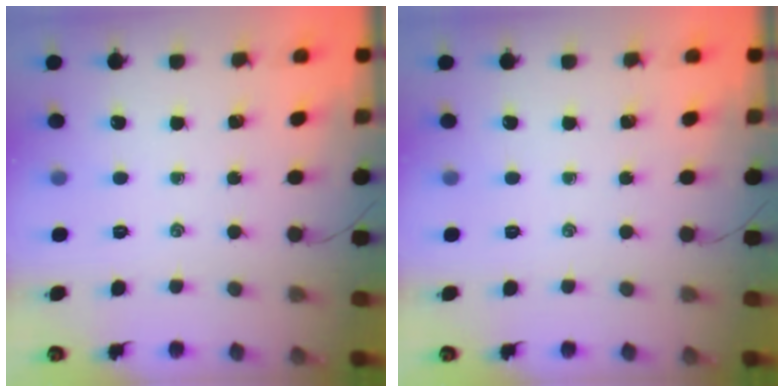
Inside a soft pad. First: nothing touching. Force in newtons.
{"total": 0.0}